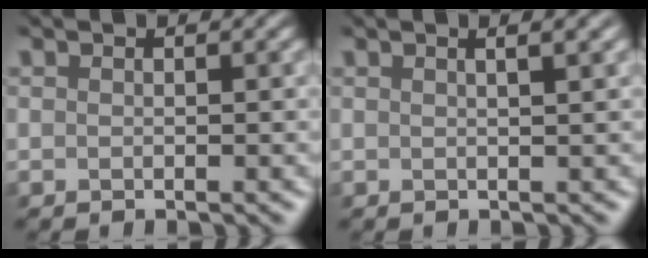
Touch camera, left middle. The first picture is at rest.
{"total": 4.7, "force": [2.3, 2.2, 3.4], "torque": [-0.005, 0.034, -0.003]}